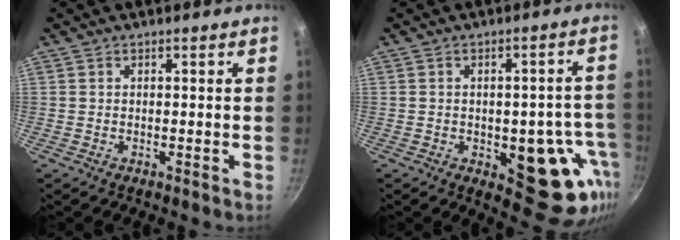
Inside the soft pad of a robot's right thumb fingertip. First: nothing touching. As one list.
[{"total": 15.8, "force": [-4.3, 7.9, 13.0], "torque": [-0.089, 0.006, -0.048]}]